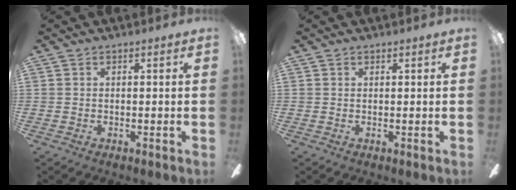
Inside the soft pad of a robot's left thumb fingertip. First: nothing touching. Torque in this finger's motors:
{"motor_torque": [-0.25, -0.31, 0.28, -0.35, -0.03]}